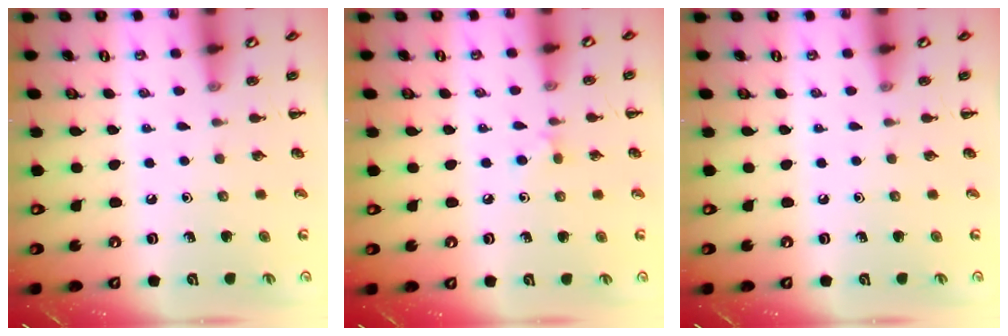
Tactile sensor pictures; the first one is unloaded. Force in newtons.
{"total": 4.3, "press": 4.1, "slide": 1.6}
{"total": 0.0}